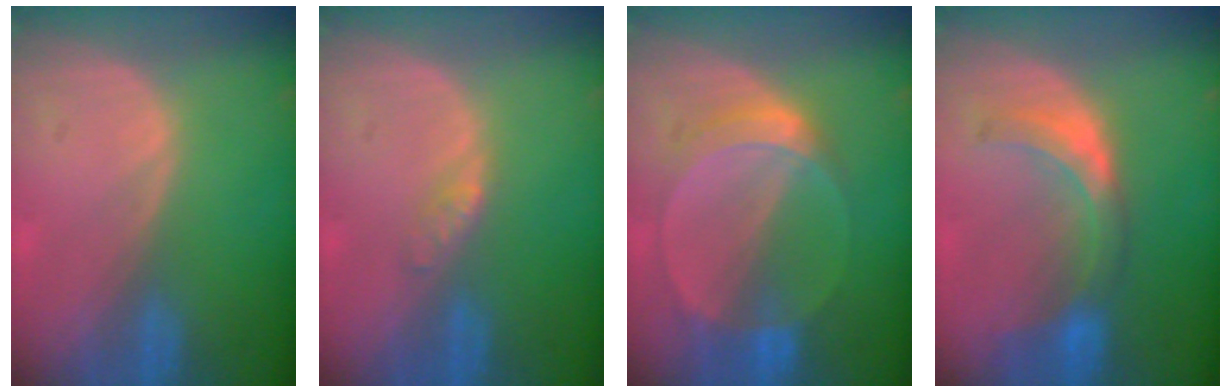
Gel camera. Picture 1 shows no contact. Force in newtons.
{"total": 1.7, "press": 1.7, "slide": 0.2}
{"total": 6.0, "press": 5.5, "slide": 2.4}
{"total": 6.3, "press": 6.3, "slide": 0.1}